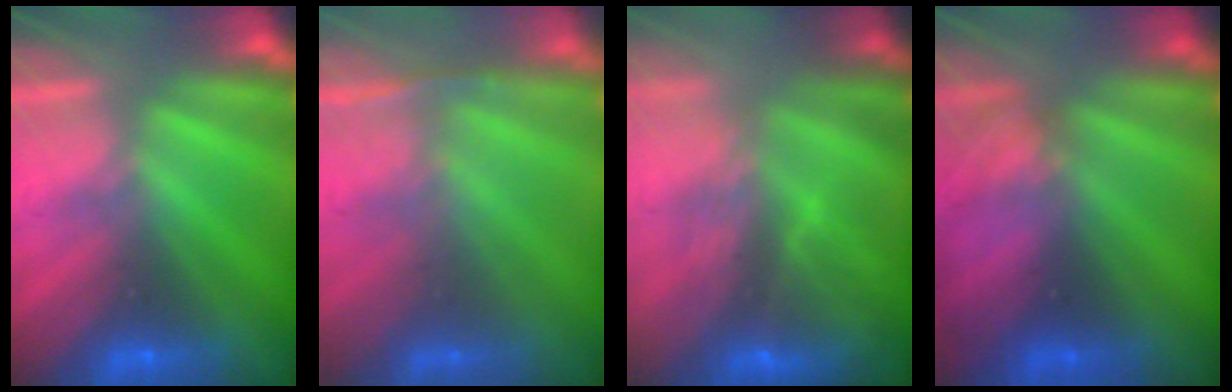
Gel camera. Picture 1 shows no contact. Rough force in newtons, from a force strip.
{"total": 1.1}
{"total": 9.8}
{"total": 2.2}